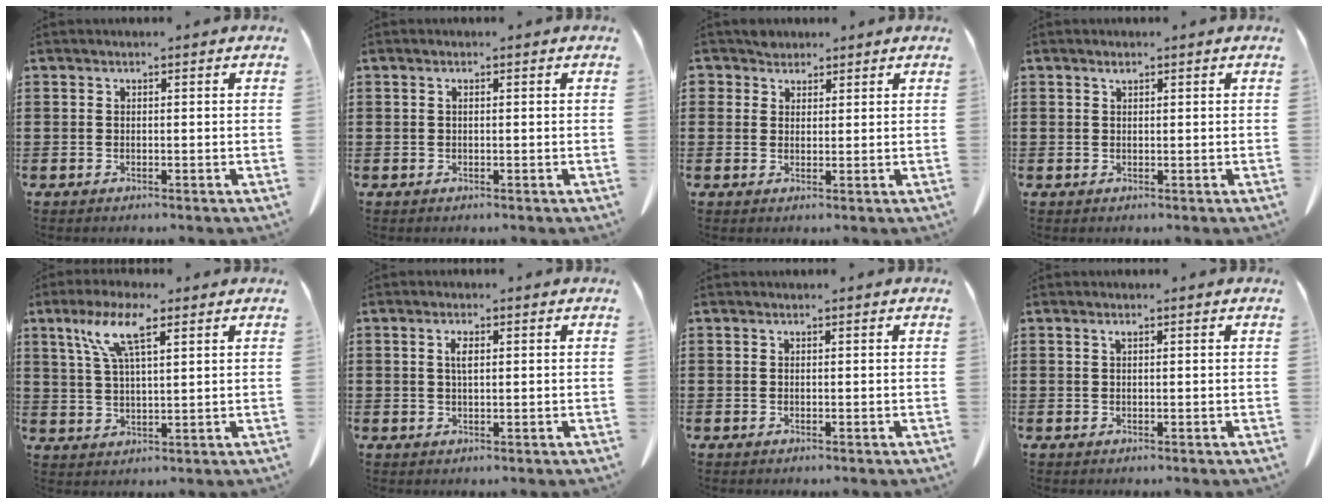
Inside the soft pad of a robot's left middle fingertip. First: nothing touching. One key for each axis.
{"total": 0.5, "fx": 0.2, "fy": 0.1, "fz": 0.5, "tx": -0.013, "ty": -0.003, "tz": 0.005}
{"total": 2.3, "fx": 1.9, "fy": 1.4, "fz": 0.0, "tx": -0.008, "ty": 0.007, "tz": 0.037}
{"total": 0.7, "fx": 0.6, "fy": 0.3, "fz": 0.2, "tx": -0.007, "ty": -0.003, "tz": 0.013}
{"total": 8.2, "fx": 4.5, "fy": 2.0, "fz": 6.5, "tx": -0.139, "ty": 0.008, "tz": 0.077}
{"total": 2.2, "fx": 0.6, "fy": 0.7, "fz": 1.9, "tx": -0.042, "ty": 0.003, "tz": 0.011}
{"total": 0.0}
{"total": 0.8, "fx": 0.4, "fy": 0.2, "fz": 0.7, "tx": -0.015, "ty": 0.003, "tz": 0.006}